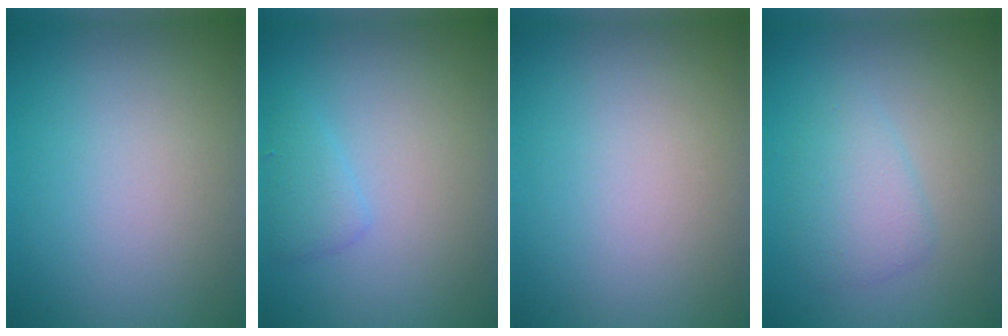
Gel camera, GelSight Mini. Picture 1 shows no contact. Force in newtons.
{"total": 1.6, "press": 1.6, "slide": 0.1}
{"total": 0.0}
{"total": 2.6, "press": 2.6, "slide": 0.1}